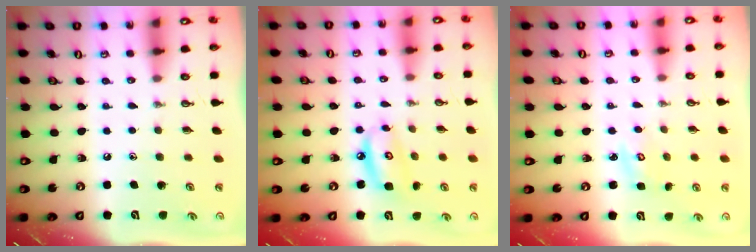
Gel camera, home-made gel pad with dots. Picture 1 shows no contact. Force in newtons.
{"total": 8.6, "press": 8.5, "slide": 0.9}
{"total": 3.5, "press": 3.4, "slide": 0.4}